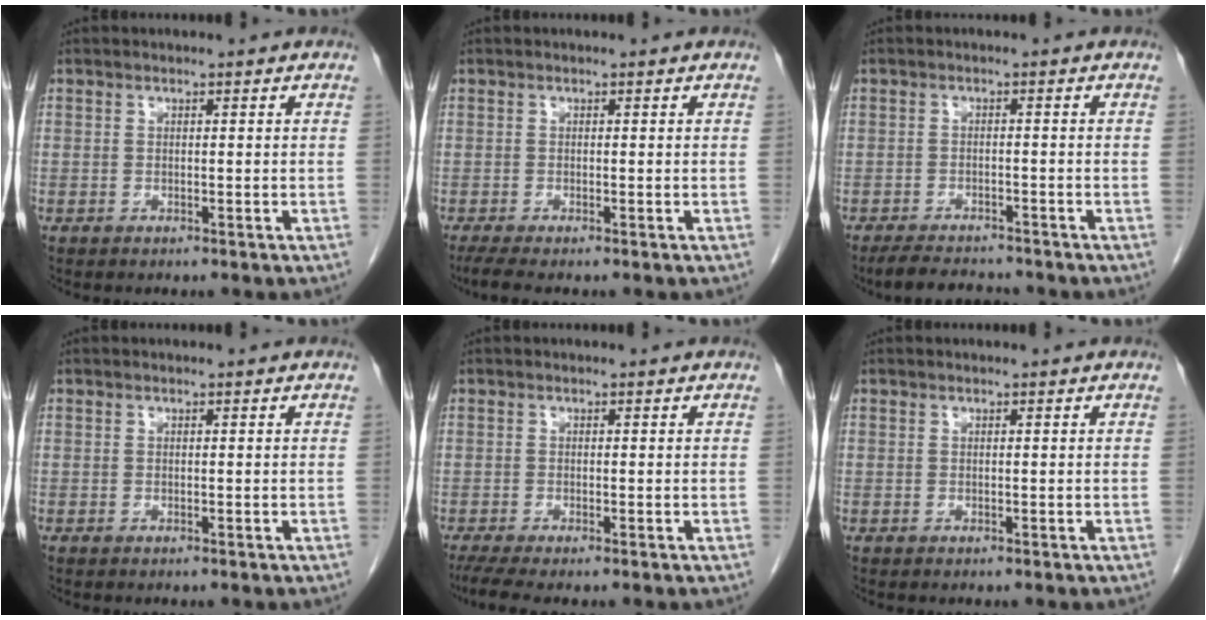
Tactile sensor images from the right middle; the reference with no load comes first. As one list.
[{"total": 2.8, "force": [-2.2, 0.1, 1.7], "torque": [-0.035, -0.009, -0.039]}, {"total": 5.7, "force": [-5.2, 1.4, 1.8], "torque": [-0.031, -0.013, -0.084]}, {"total": 0.0}, {"total": 3.5, "force": [-2.6, 0.3, 2.4], "torque": [-0.046, -0.011, -0.047]}, {"total": 0.7, "force": [-0.6, -0.2, -0.3], "torque": [0.001, -0.007, -0.013]}]